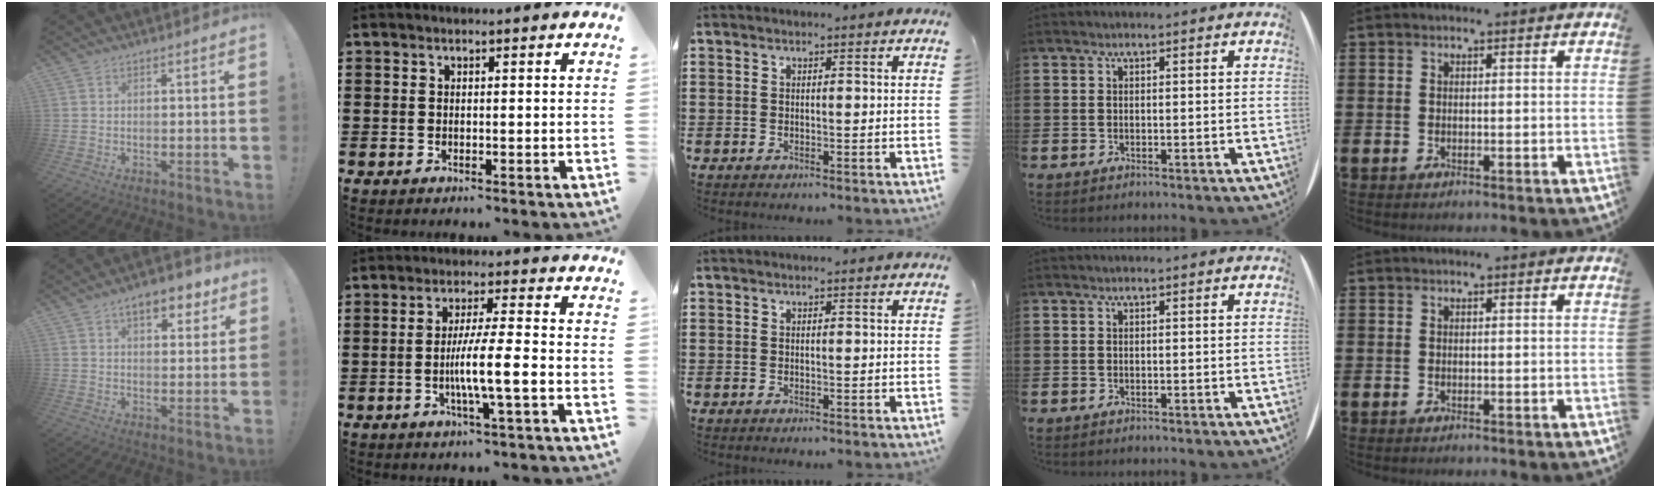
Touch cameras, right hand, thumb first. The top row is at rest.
{"thumb": {"total": 8.4, "force": [4.9, 3.9, 5.6], "torque": [-0.069, -0.017, 0.083]}, "index": {"total": 7.4, "force": [-1.9, 0.3, 7.1], "torque": [-0.127, -0.006, -0.037]}}